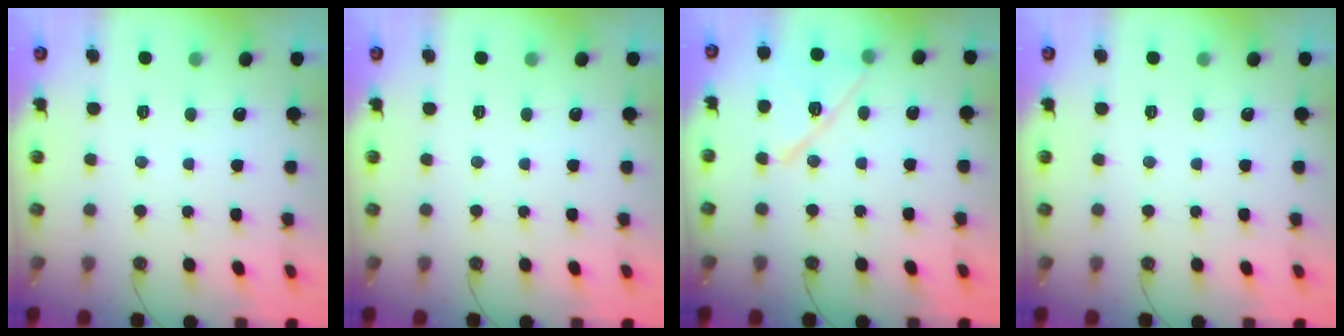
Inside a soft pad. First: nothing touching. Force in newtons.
{"total": 0.0}
{"total": 13.3, "press": 12.7, "slide": 4.1}
{"total": 0.0}